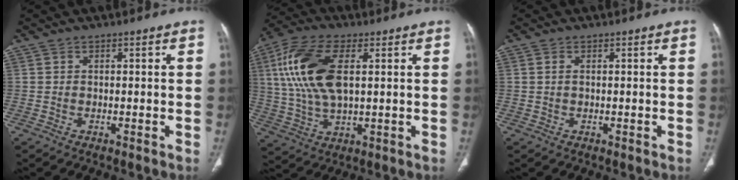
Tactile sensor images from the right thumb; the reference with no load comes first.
{"total": 16.2, "force": [3.7, 7.9, 13.7], "torque": [-0.294, 0.004, 0.072]}
{"total": 0.8, "force": [0.2, 0.4, 0.7], "torque": [-0.018, 0.005, 0.006]}